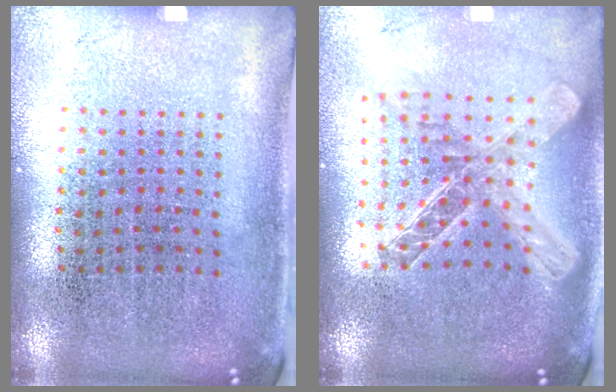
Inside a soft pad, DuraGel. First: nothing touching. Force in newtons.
{"total": 2.0, "press": 1.7, "slide": 1.1}